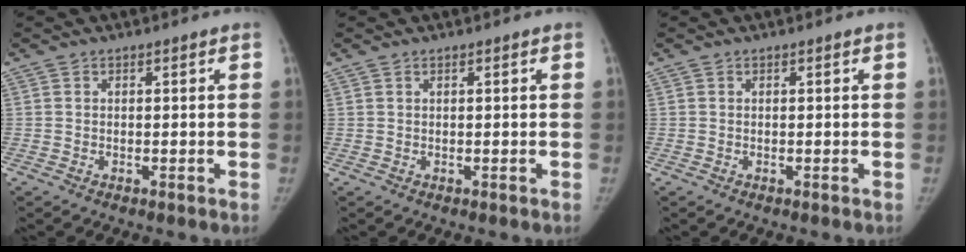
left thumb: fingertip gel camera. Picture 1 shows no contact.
{"total": 0.0}
{"total": 0.0}